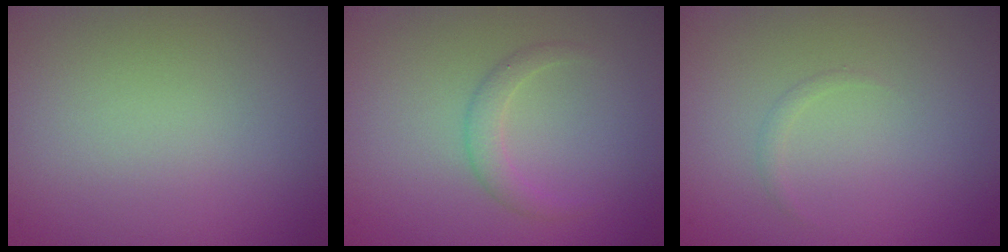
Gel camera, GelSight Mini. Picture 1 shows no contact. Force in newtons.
{"total": 1.6, "press": 1.6, "slide": 0.0}
{"total": 0.5, "press": 0.5, "slide": 0.0}